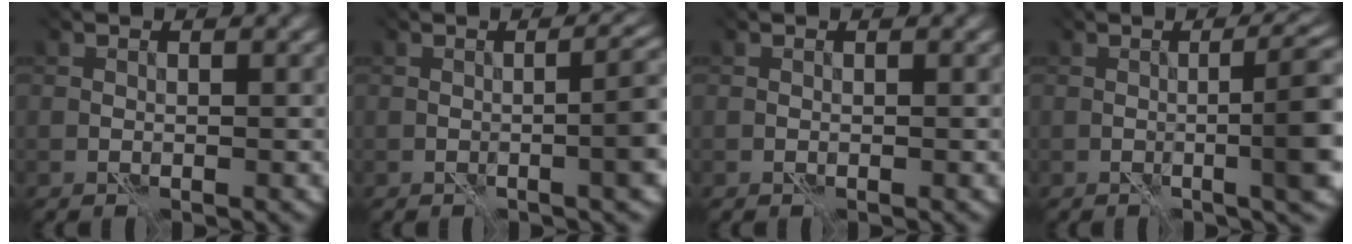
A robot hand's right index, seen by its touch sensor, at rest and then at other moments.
{"total": 4.0, "force": [-0.7, 0.5, 3.9], "torque": [-0.039, 0.013, -0.010]}
{"total": 0.0}
{"total": 6.2, "force": [-0.5, 0.8, 6.1], "torque": [-0.071, 0.011, -0.006]}